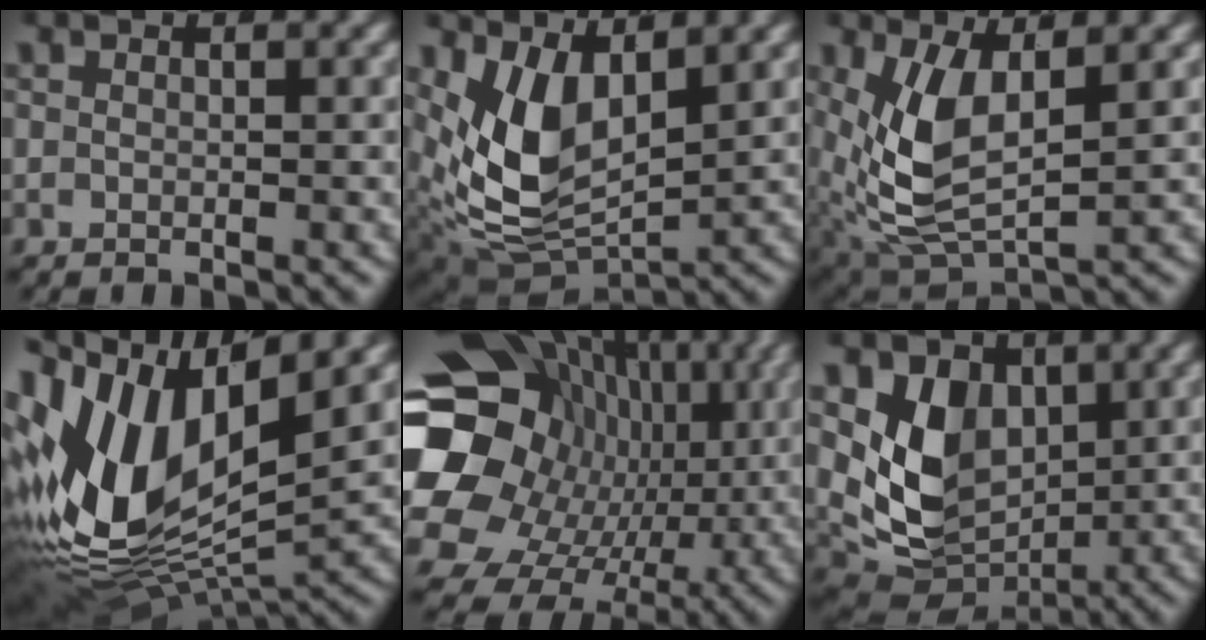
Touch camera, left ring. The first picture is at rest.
{"total": 9.5, "force": [0.5, 6.5, 6.9], "torque": [-0.153, -0.046, 0.033]}
{"total": 6.1, "force": [0.2, 3.4, 5.1], "torque": [-0.120, -0.034, 0.029]}
{"total": 15.5, "force": [0.9, 10.5, 11.5], "torque": [-0.235, -0.031, 0.031]}
{"total": 21.2, "force": [0.5, 16.7, 13.1], "torque": [-0.257, -0.055, 0.017]}
{"total": 10.8, "force": [0.8, 8.5, 6.6], "torque": [-0.125, -0.030, 0.024]}